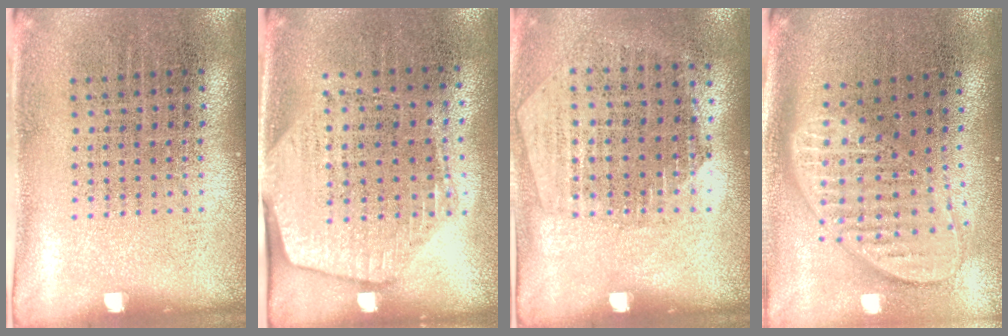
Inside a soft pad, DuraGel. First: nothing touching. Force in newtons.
{"total": 1.8, "press": 1.6, "slide": 0.8}
{"total": 1.3, "press": 1.2, "slide": 0.6}
{"total": 2.0, "press": 1.5, "slide": 1.2}